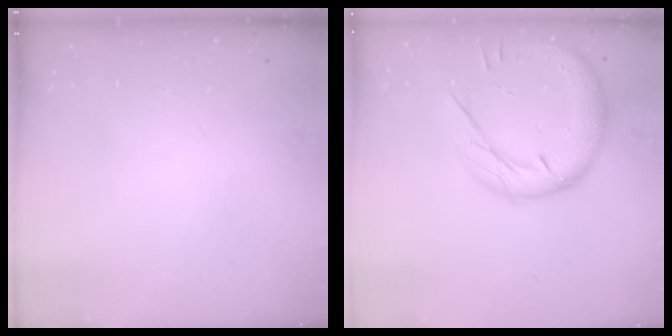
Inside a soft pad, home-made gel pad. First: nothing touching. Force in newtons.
{"total": 18.0, "press": 17.9, "slide": 2.2}